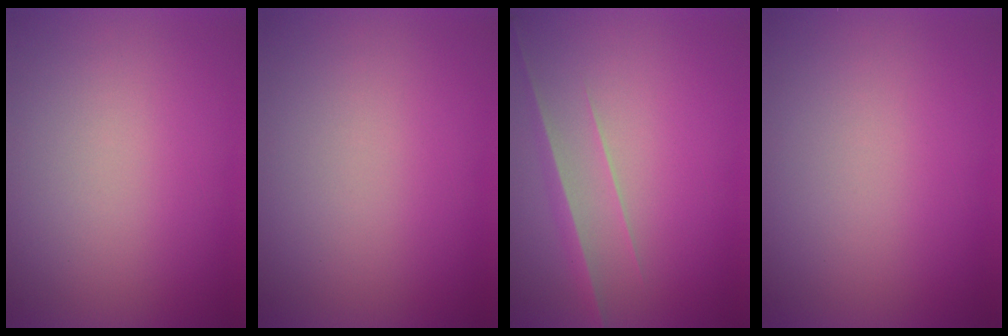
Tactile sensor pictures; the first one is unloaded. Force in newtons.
{"total": 0.0}
{"total": 2.8}
{"total": 1.1}